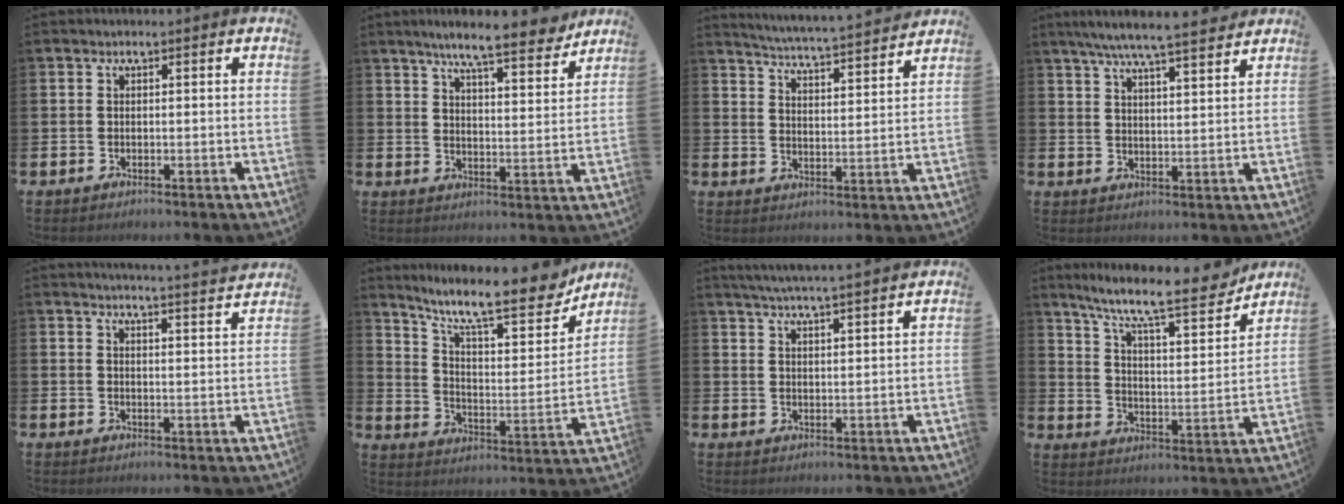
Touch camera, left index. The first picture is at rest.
{"total": 8.9, "force": [8.0, 0.9, 3.8], "torque": [-0.077, -0.043, 0.137]}
{"total": 5.1, "force": [5.0, -0.4, 0.7], "torque": [-0.030, -0.045, 0.083]}
{"total": 7.3, "force": [6.8, 0.2, 2.6], "torque": [-0.068, -0.030, 0.120]}
{"total": 4.0, "force": [4.0, -0.8, 0.3], "torque": [-0.005, -0.032, 0.067]}
{"total": 13.7, "force": [11.2, 3.3, 7.2], "torque": [-0.142, -0.070, 0.186]}
{"total": 4.9, "force": [4.8, -0.8, 0.9], "torque": [-0.038, -0.020, 0.086]}
{"total": 11.5, "force": [9.8, 1.8, 5.8], "torque": [-0.129, -0.064, 0.158]}